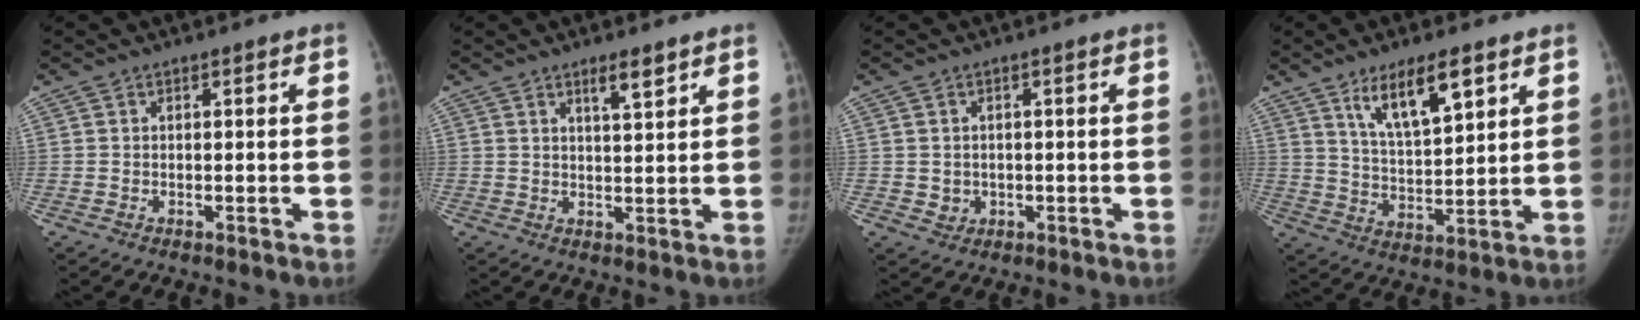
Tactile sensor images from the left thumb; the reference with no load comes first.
{"total": 3.8, "force": [2.6, 0.7, 2.7], "torque": [-0.039, -0.020, 0.045]}
{"total": 2.5, "force": [-0.2, 2.4, 0.8], "torque": [-0.004, 0.002, 0.006]}
{"total": 11.3, "force": [6.5, 3.7, 8.5], "torque": [-0.133, -0.040, 0.124]}